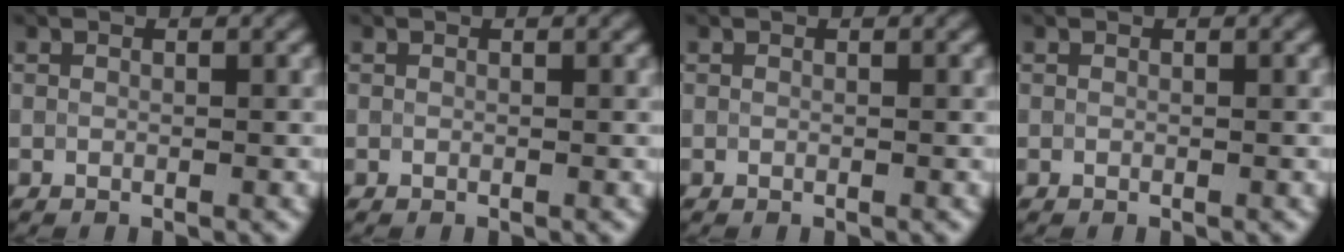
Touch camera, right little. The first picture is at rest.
{"total": 0.0}
{"total": 0.0}
{"total": 0.0}